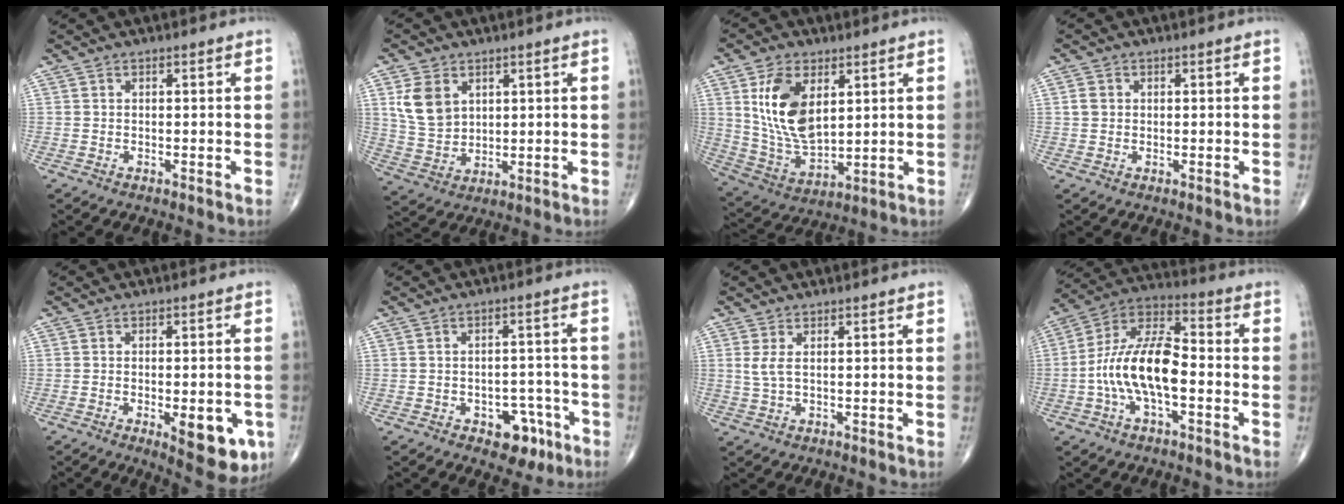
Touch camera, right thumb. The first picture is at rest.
{"total": 8.2, "force": [3.1, 5.9, 4.7], "torque": [-0.075, -0.012, 0.073]}
{"total": 14.3, "force": [4.5, 7.9, 11.1], "torque": [-0.201, -0.024, 0.097]}
{"total": 1.9, "force": [0.3, 1.7, 0.9], "torque": [-0.013, 0.003, 0.007]}
{"total": 10.3, "force": [-3.6, 3.9, 8.8], "torque": [-0.089, -0.004, -0.038]}
{"total": 7.0, "force": [-3.7, 4.4, 3.9], "torque": [-0.017, 0.028, -0.046]}
{"total": 2.2, "force": [0.6, 0.7, 2.0], "torque": [-0.055, 0.003, 0.020]}
{"total": 14.8, "force": [-2.9, 6.6, 13.0], "torque": [-0.251, 0.044, -0.061]}